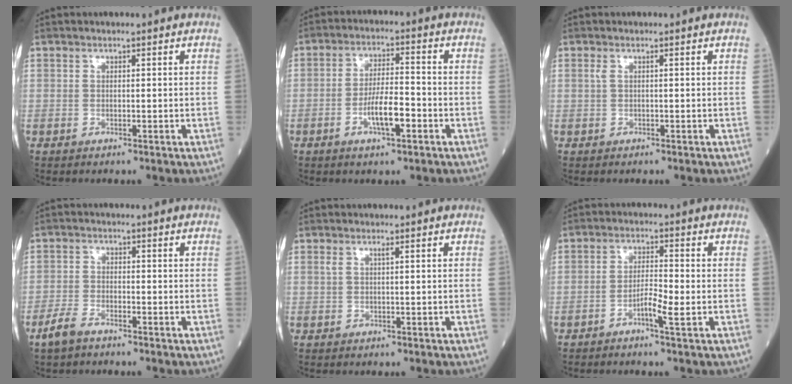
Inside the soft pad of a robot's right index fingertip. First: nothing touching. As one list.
[{"total": 6.4, "force": [-2.5, 1.4, 5.8], "torque": [-0.107, 0.005, -0.044]}, {"total": 0.8, "force": [0.3, 0.1, 0.8], "torque": [-0.025, 0.012, 0.006]}, {"total": 3.4, "force": [-2.8, 1.0, 1.7], "torque": [-0.043, -0.002, -0.054]}, {"total": 0.9, "force": [0.4, -0.1, 0.8], "torque": [-0.024, 0.009, 0.011]}, {"total": 3.4, "force": [-1.6, -0.1, 3.1], "torque": [-0.056, 0.000, -0.032]}]